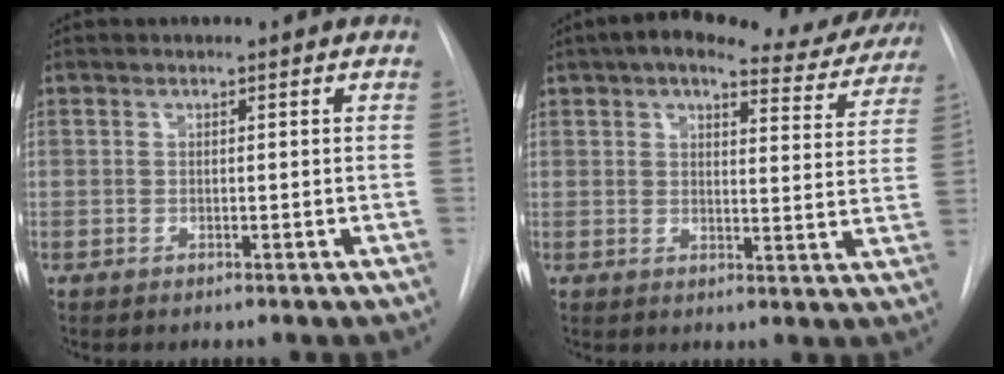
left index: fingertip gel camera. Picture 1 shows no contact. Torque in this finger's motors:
{"motor_torque": [0.80, -1.34, 0.36, 0.10]}